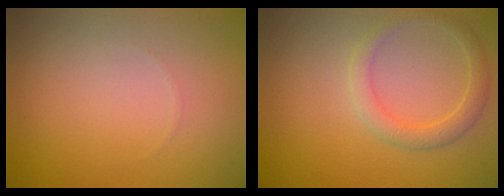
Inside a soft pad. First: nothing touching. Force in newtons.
{"total": 2.2, "press": 2.2, "slide": 0.1}